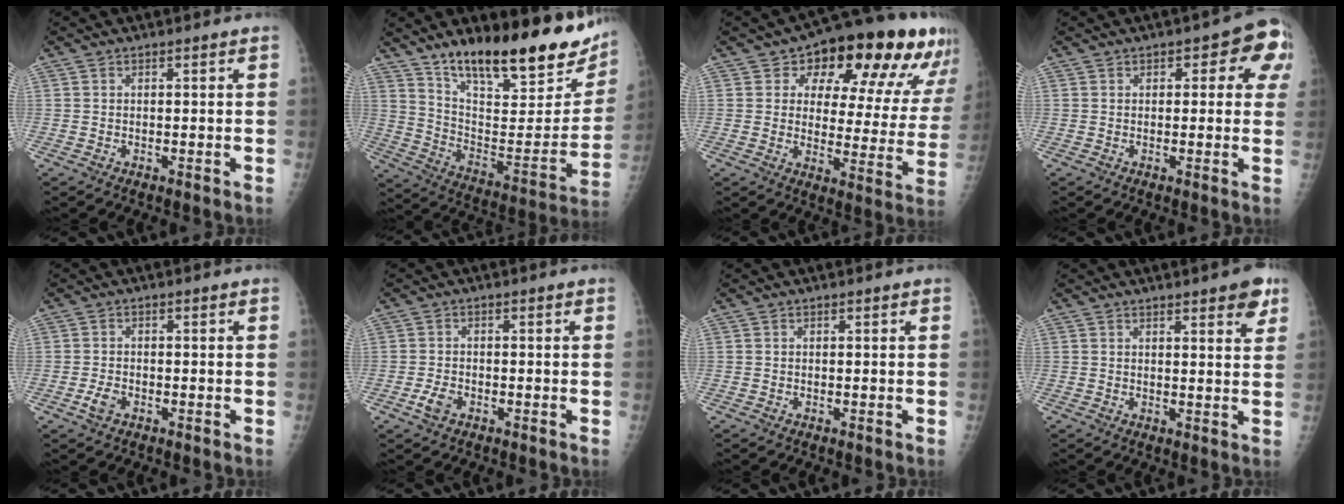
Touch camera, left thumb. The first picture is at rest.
{"total": 28.4, "force": [19.6, 9.2, 18.4], "torque": [-0.244, -0.076, 0.301]}
{"total": 22.0, "force": [12.9, 10.9, 14.1], "torque": [-0.149, -0.038, 0.166]}
{"total": 8.0, "force": [2.6, 4.0, 6.4], "torque": [-0.030, 0.001, 0.018]}
{"total": 2.3, "force": [-1.1, 1.4, 1.5], "torque": [-0.031, 0.003, -0.021]}
{"total": 2.8, "force": [-1.3, 1.7, 1.7], "torque": [-0.036, 0.004, -0.024]}
{"total": 0.0}
{"total": 5.8, "force": [3.6, 1.5, 4.2], "torque": [-0.039, -0.016, 0.042]}